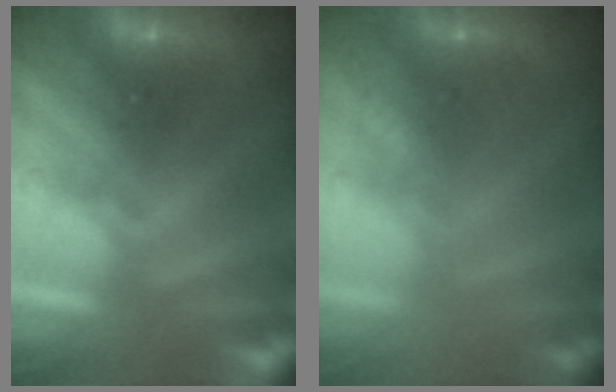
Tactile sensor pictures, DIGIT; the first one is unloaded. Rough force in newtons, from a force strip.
{"total": 2.4}